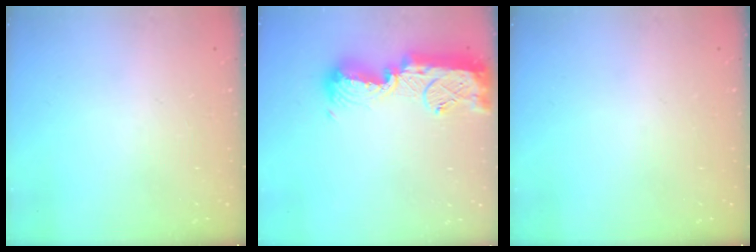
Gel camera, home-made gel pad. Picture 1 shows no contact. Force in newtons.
{"total": 15.4, "press": 15.3, "slide": 1.4}
{"total": 0.0}